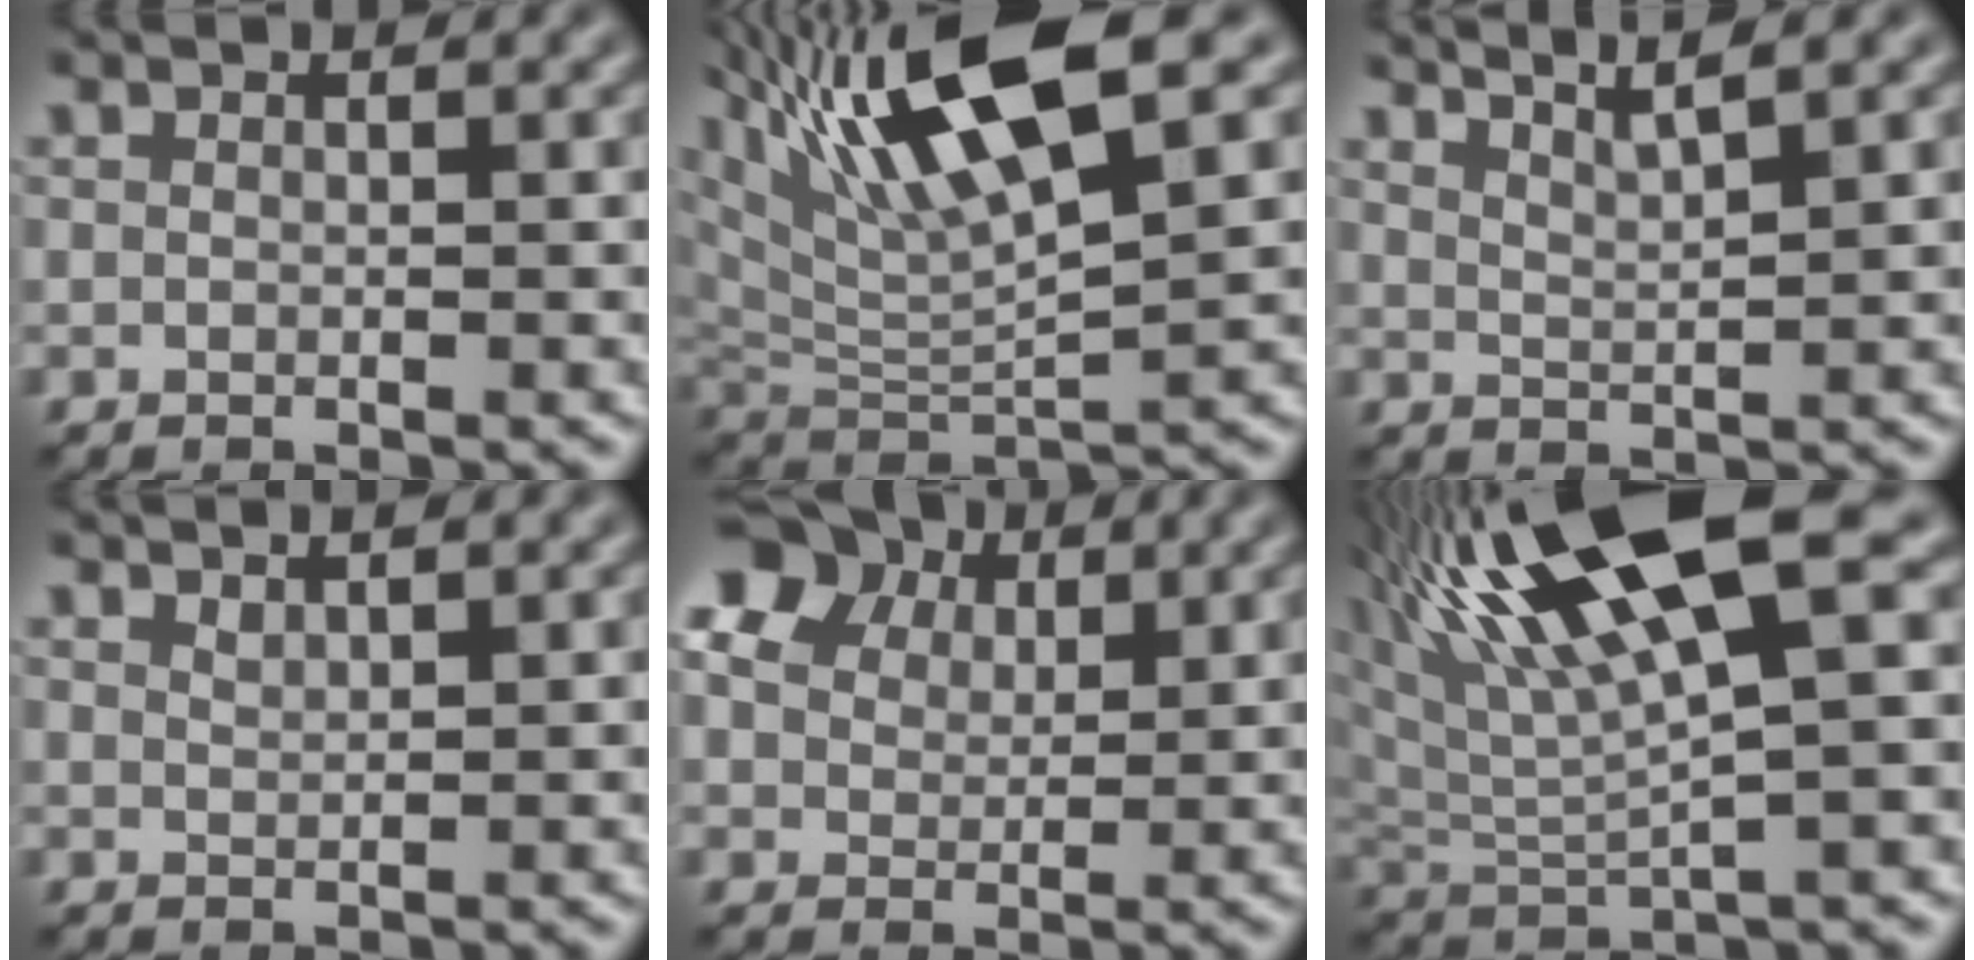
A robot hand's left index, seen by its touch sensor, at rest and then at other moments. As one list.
[{"total": 11.2, "force": [5.8, 2.6, 9.2], "torque": [-0.170, 0.012, 0.104]}, {"total": 3.5, "force": [2.8, 0.5, 2.0], "torque": [-0.017, 0.011, 0.034]}, {"total": 0.8, "force": [0.7, 0.1, 0.3], "torque": [-0.003, -0.001, 0.015]}, {"total": 10.1, "force": [5.1, 7.1, 5.0], "torque": [-0.119, 0.034, 0.075]}, {"total": 12.6, "force": [6.1, 3.2, 10.6], "torque": [-0.198, 0.021, 0.108]}]